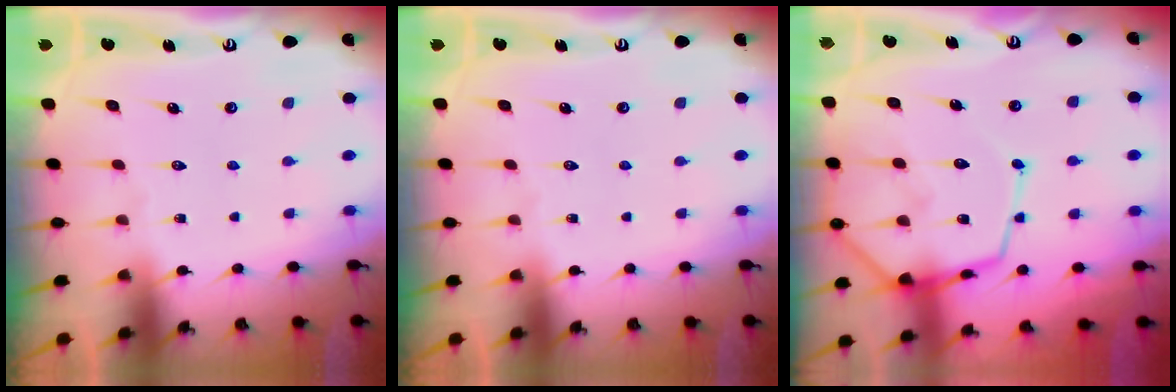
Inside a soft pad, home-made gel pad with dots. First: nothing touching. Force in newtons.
{"total": 0.0}
{"total": 16.3, "press": 16.2, "slide": 1.4}